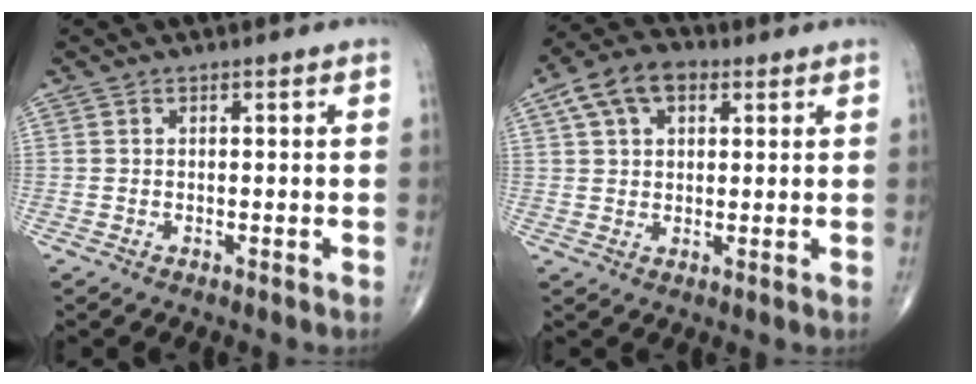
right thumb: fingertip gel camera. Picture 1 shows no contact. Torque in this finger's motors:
{"motor_torque": [0.09, 0.09, 0.03, -0.01, 0.08]}